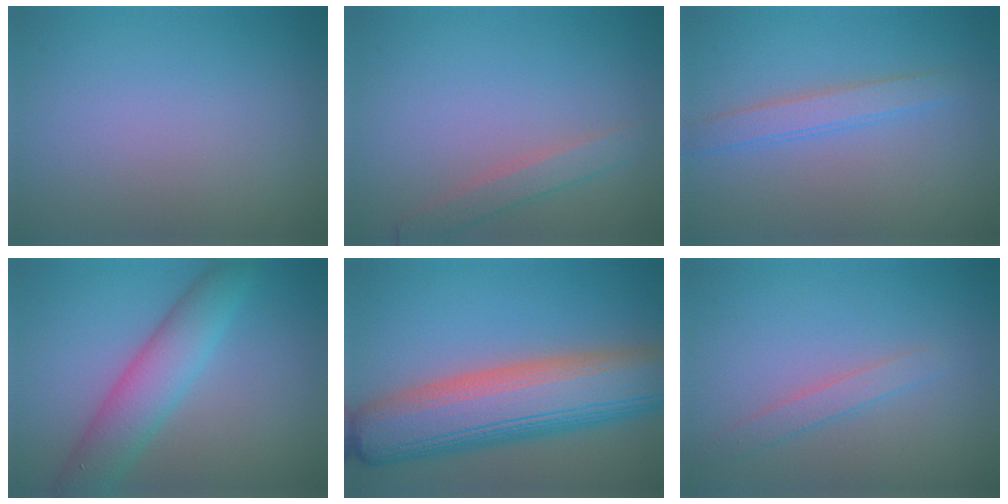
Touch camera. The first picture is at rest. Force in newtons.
{"total": 2.1, "press": 2.1, "slide": 0.1}
{"total": 2.4, "press": 2.4, "slide": 0.1}
{"total": 5.5, "press": 5.5, "slide": 0.0}
{"total": 12.0, "press": 12.0, "slide": 0.5}
{"total": 1.8, "press": 1.8, "slide": 0.0}